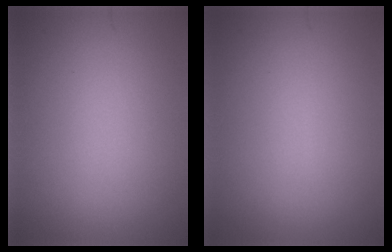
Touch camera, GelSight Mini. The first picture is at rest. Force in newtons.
{"total": 0.0}